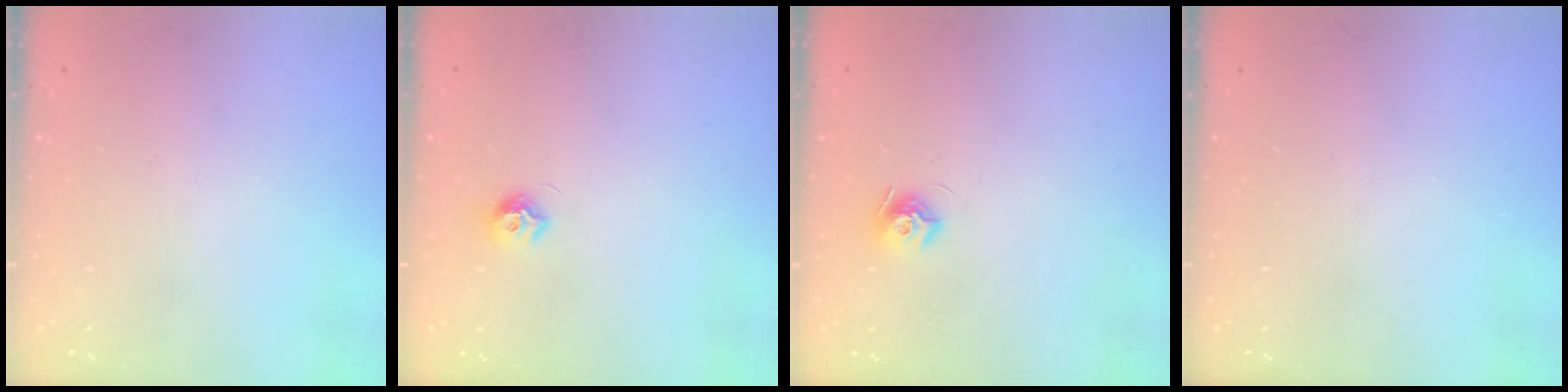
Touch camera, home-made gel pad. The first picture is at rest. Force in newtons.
{"total": 7.2, "press": 7.2, "slide": 0.4}
{"total": 7.8, "press": 7.8, "slide": 0.2}
{"total": 0.0}